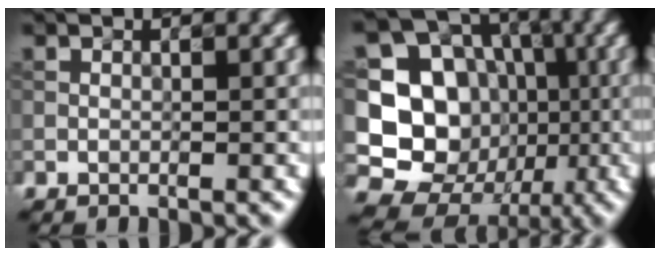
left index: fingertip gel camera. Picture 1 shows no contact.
{"total": 17.5, "force": [-2.0, 16.3, 6.1], "torque": [-0.153, 0.008, -0.042]}